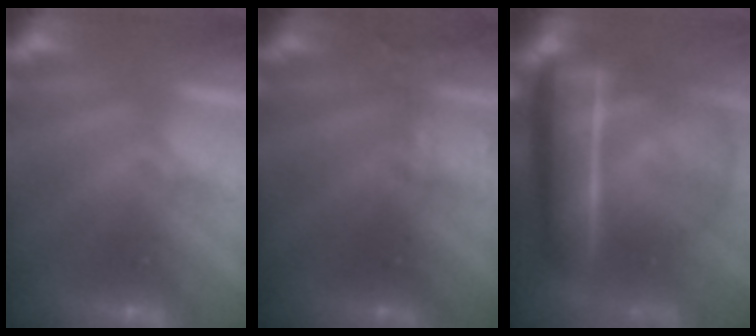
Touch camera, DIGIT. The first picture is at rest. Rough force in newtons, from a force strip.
{"total": 3.7}
{"total": 7.6}